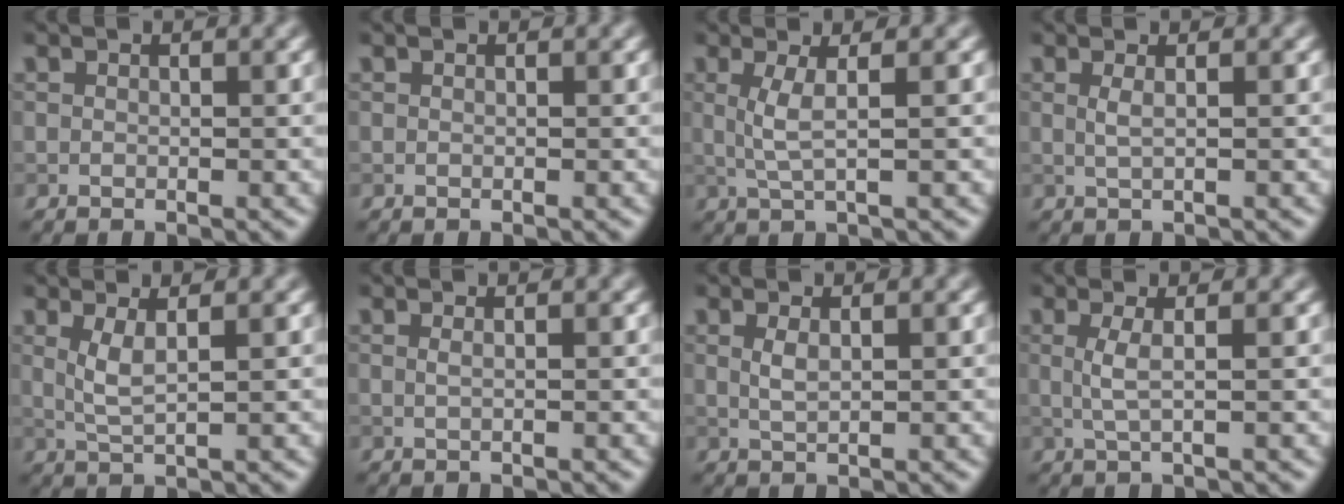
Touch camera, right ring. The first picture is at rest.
{"total": 0.0}
{"total": 2.8, "force": [0.4, 0.6, 2.8], "torque": [-0.053, 0.001, 0.007]}
{"total": 1.5, "force": [0.3, 0.5, 1.4], "torque": [-0.021, 0.003, 0.000]}
{"total": 2.4, "force": [0.7, 0.6, 2.3], "torque": [-0.047, -0.001, 0.016]}
{"total": 1.1, "force": [0.3, 0.4, 1.0], "torque": [-0.012, 0.000, -0.005]}
{"total": 1.3, "force": [0.4, 0.4, 1.2], "torque": [-0.028, 0.000, 0.009]}
{"total": 2.3, "force": [0.2, 0.6, 2.2], "torque": [-0.042, 0.002, 0.001]}